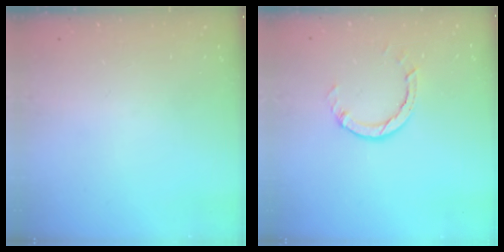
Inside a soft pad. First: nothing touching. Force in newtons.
{"total": 3.8, "press": 3.8, "slide": 0.4}